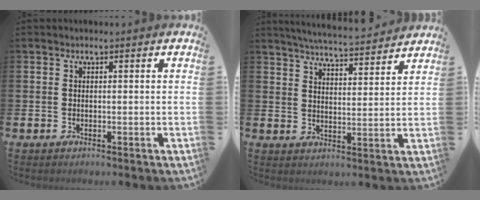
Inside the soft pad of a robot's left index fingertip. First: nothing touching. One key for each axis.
{"total": 5.6, "fx": 5.5, "fy": -0.1, "fz": 1.0, "tx": -0.029, "ty": -0.038, "tz": 0.094}